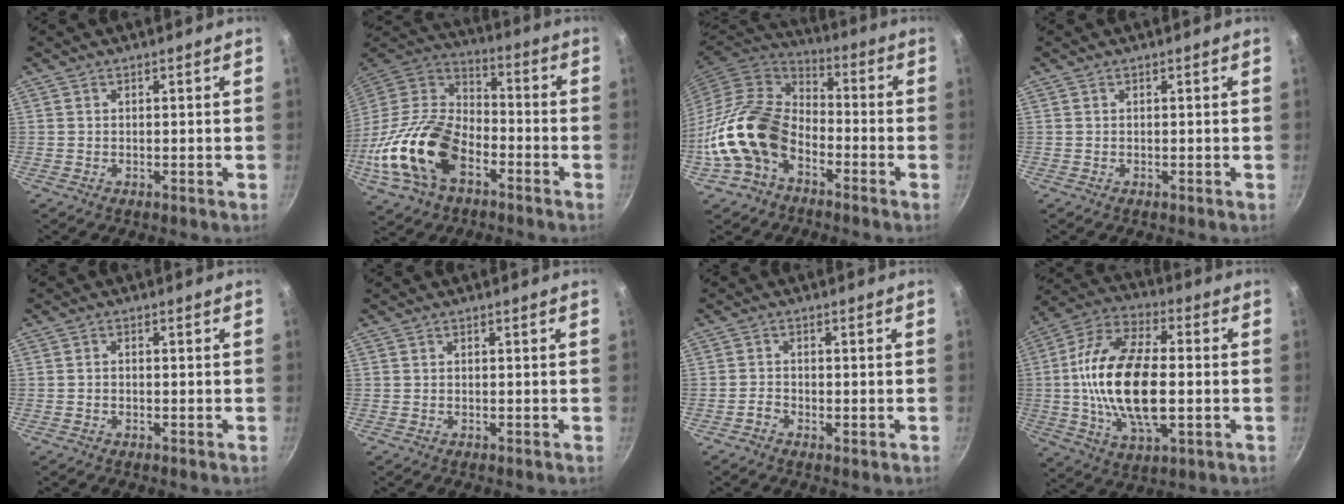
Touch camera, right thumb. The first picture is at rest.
{"total": 22.3, "force": [-8.5, 13.9, 15.2], "torque": [-0.282, 0.048, -0.174]}
{"total": 15.8, "force": [-5.9, 11.1, 9.6], "torque": [-0.155, 0.056, -0.127]}
{"total": 0.0}
{"total": 0.7, "force": [-0.4, 0.4, 0.4], "torque": [-0.010, 0.006, -0.007]}
{"total": 0.0}
{"total": 1.7, "force": [-1.0, 0.9, 1.0], "torque": [-0.025, 0.008, -0.024]}
{"total": 20.6, "force": [-0.9, 10.0, 18.0], "torque": [-0.338, 0.019, -0.024]}